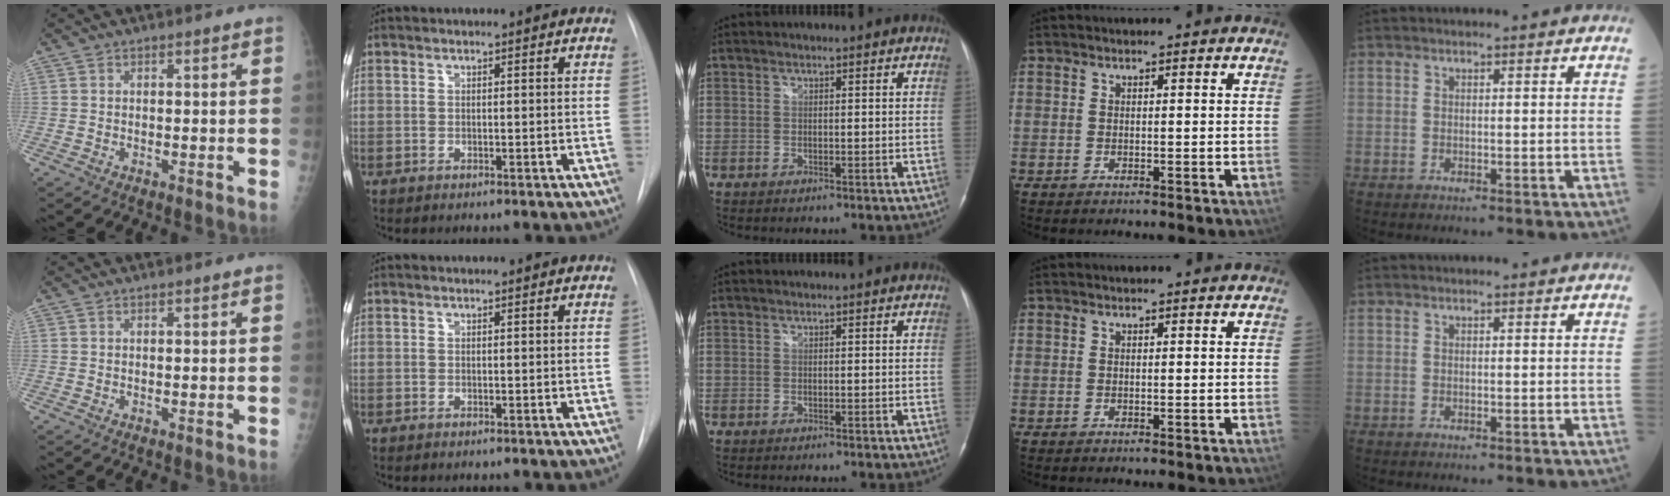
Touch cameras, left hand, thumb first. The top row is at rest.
{}